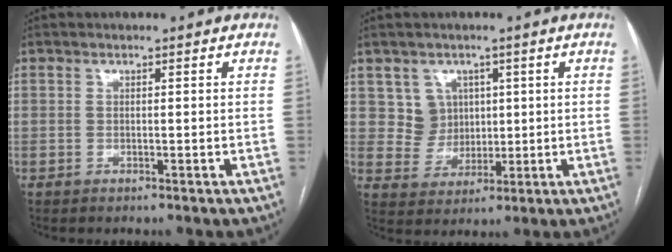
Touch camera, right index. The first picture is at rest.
{"total": 5.3, "force": [2.0, 4.9, 0.3], "torque": [-0.007, 0.013, 0.045]}